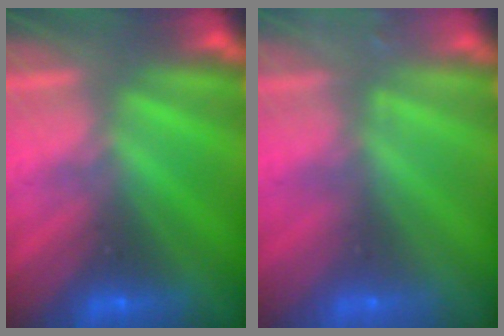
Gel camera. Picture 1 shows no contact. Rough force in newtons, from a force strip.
{"total": 2.4}